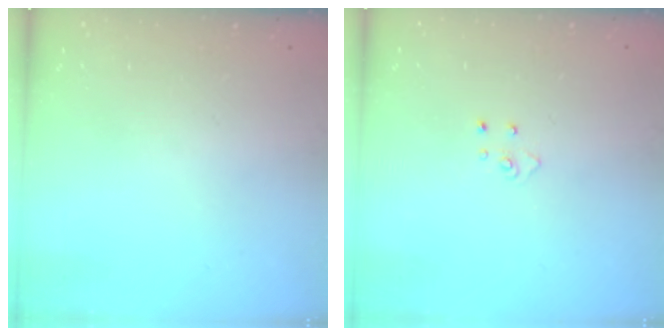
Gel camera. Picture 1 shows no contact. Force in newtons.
{"total": 3.7, "press": 3.7, "slide": 0.3}